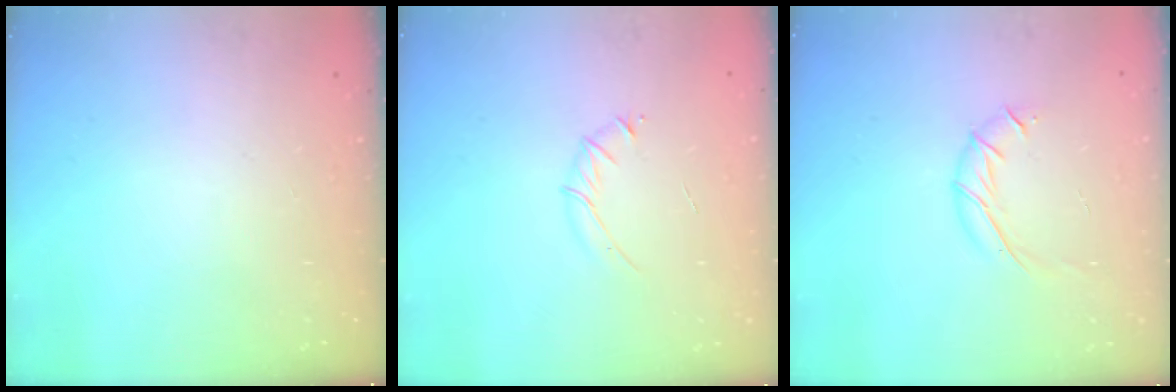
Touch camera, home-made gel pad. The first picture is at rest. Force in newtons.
{"total": 3.2, "press": 3.1, "slide": 0.9}
{"total": 8.6, "press": 8.4, "slide": 1.4}